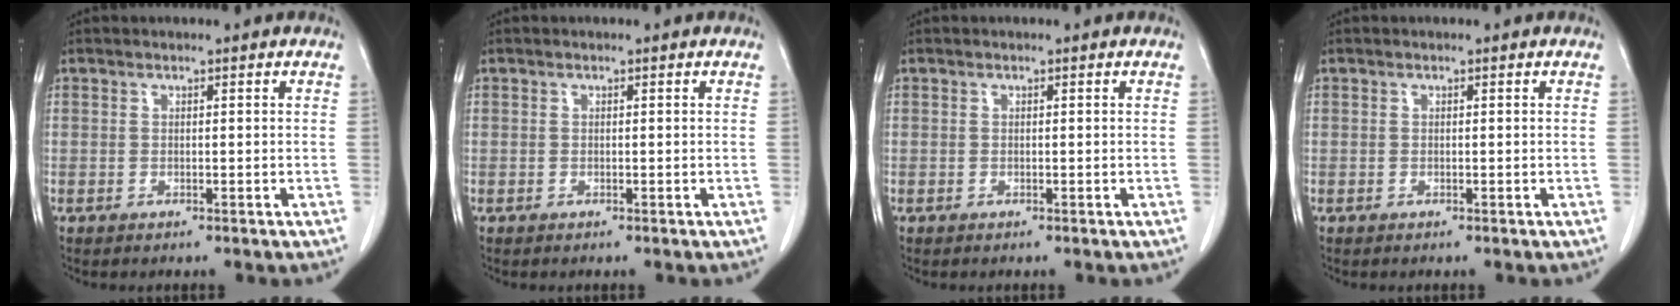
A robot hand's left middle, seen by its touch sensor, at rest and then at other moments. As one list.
[{"total": 0.0}, {"total": 0.0}, {"total": 0.0}]